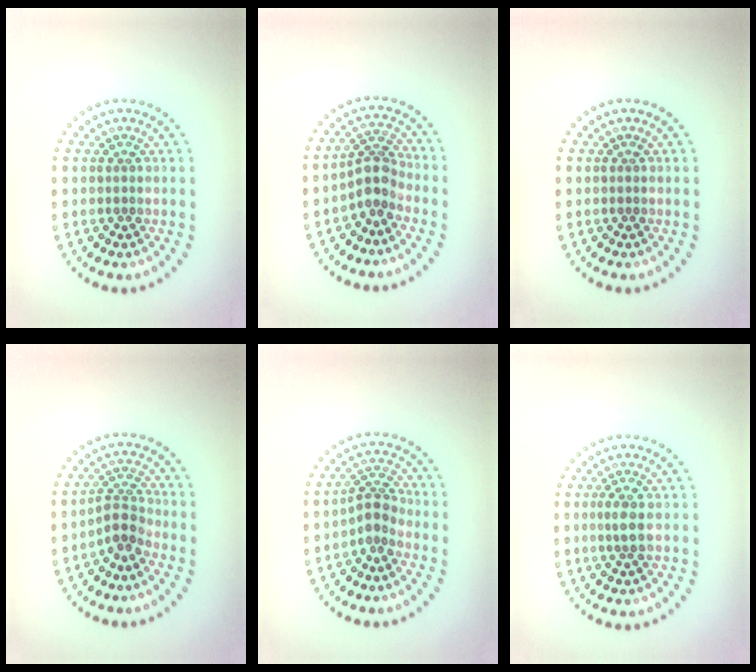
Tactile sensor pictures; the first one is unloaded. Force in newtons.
{"total": 2.8, "press": 2.1, "slide": 1.9}
{"total": 0.0}
{"total": 2.4, "press": 1.7, "slide": 1.7}
{"total": 2.2, "press": 1.7, "slide": 1.4}
{"total": 1.7, "press": 1.5, "slide": 0.8}